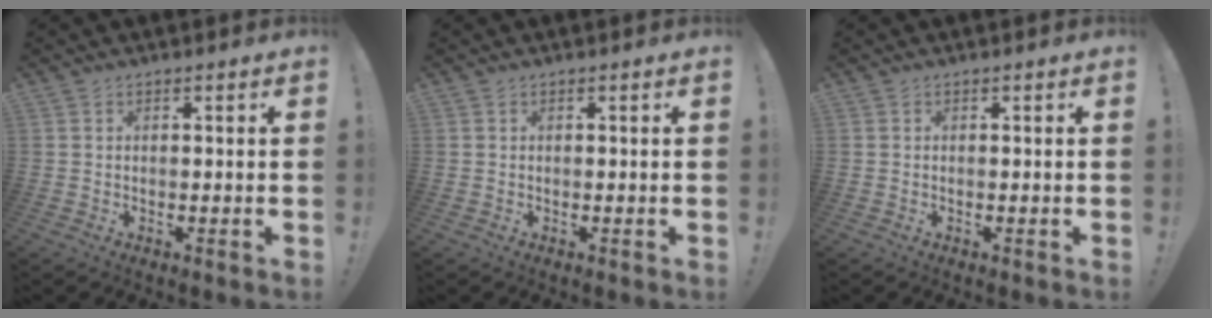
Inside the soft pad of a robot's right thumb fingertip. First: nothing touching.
{"total": 0.0}
{"total": 0.0}